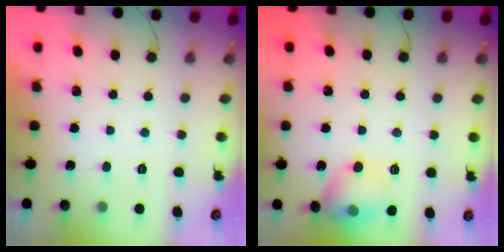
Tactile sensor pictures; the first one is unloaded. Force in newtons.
{"total": 11.2, "press": 11.0, "slide": 1.6}